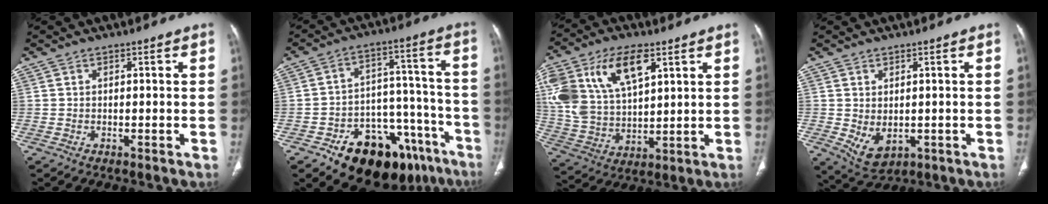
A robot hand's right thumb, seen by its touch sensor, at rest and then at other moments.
{"total": 22.2, "force": [-13.0, 12.4, 13.0], "torque": [-0.121, 0.098, -0.183]}
{"total": 20.4, "force": [8.7, 11.1, 14.8], "torque": [-0.302, -0.008, 0.169]}
{"total": 5.5, "force": [-0.6, 3.5, 4.1], "torque": [-0.064, -0.008, 0.010]}